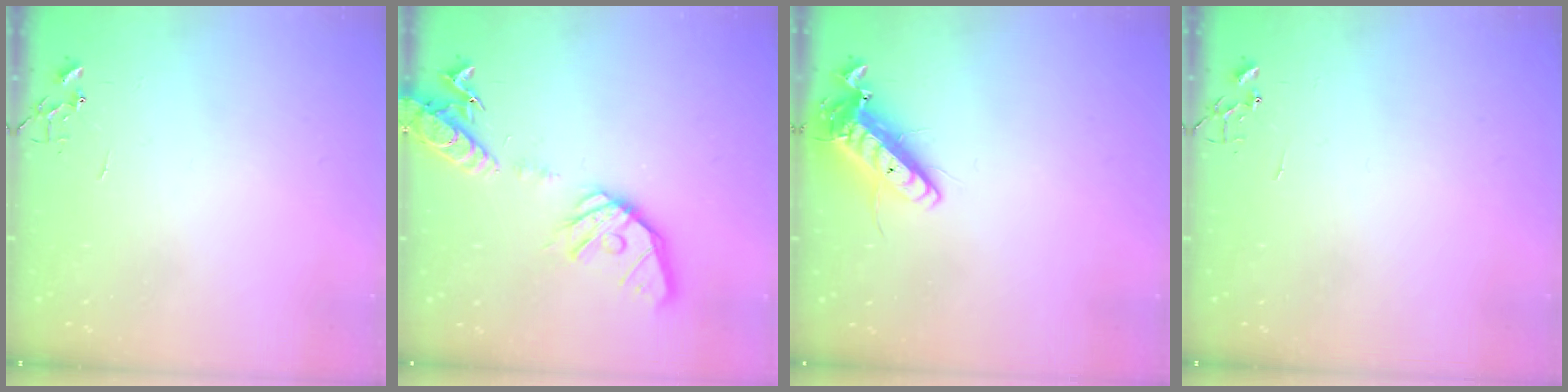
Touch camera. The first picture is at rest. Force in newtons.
{"total": 17.8, "press": 17.5, "slide": 3.0}
{"total": 14.5, "press": 14.2, "slide": 2.9}
{"total": 0.0}